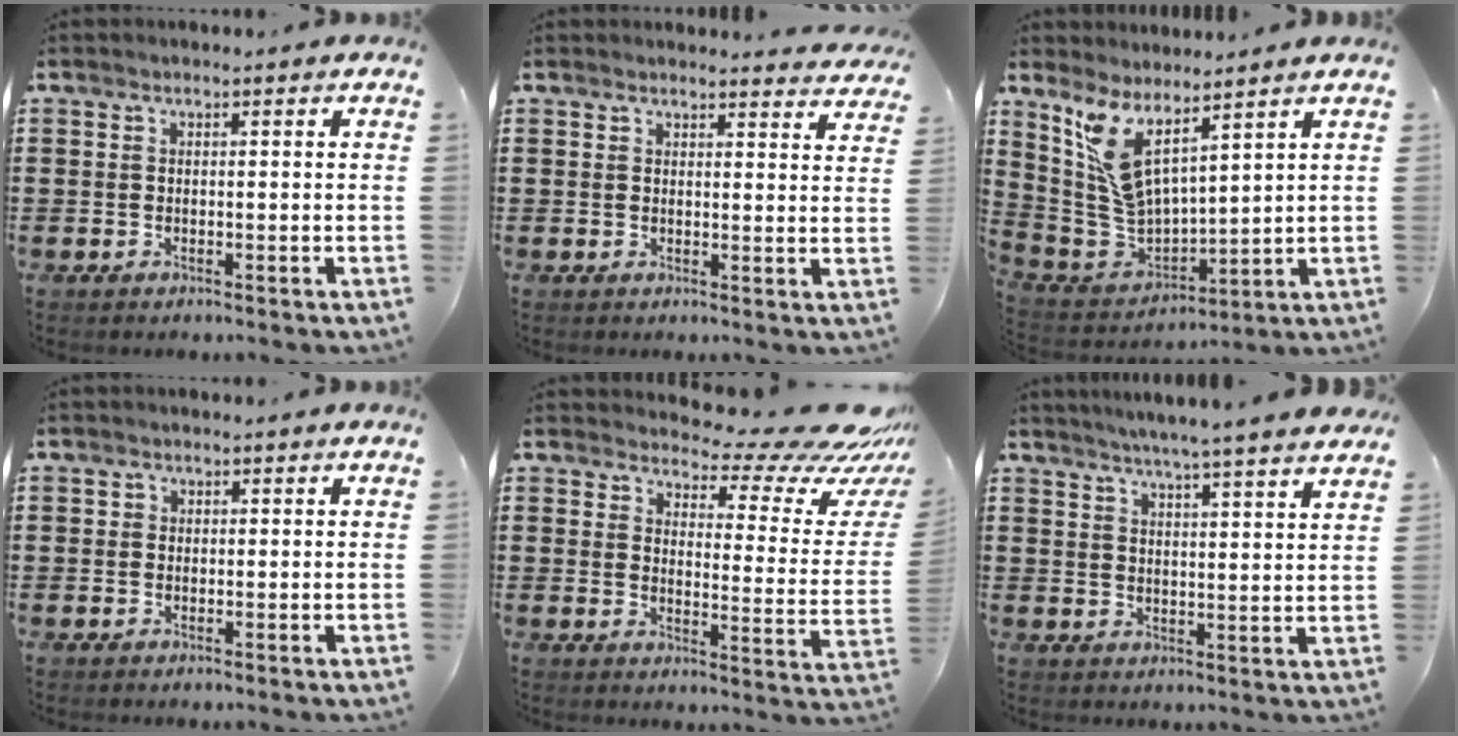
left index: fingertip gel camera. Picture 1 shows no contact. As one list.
[{"total": 2.4, "force": [2.4, 0.0, 0.0], "torque": [0.000, -0.013, 0.044]}, {"total": 8.5, "force": [5.2, 2.6, 6.2], "torque": [-0.165, -0.047, 0.090]}, {"total": 0.7, "force": [0.0, 0.7, -0.1], "torque": [-0.001, 0.005, 0.000]}, {"total": 9.5, "force": [8.3, 1.8, 4.2], "torque": [-0.070, -0.066, 0.138]}, {"total": 4.2, "force": [4.0, -0.8, 1.0], "torque": [-0.036, -0.022, 0.068]}]